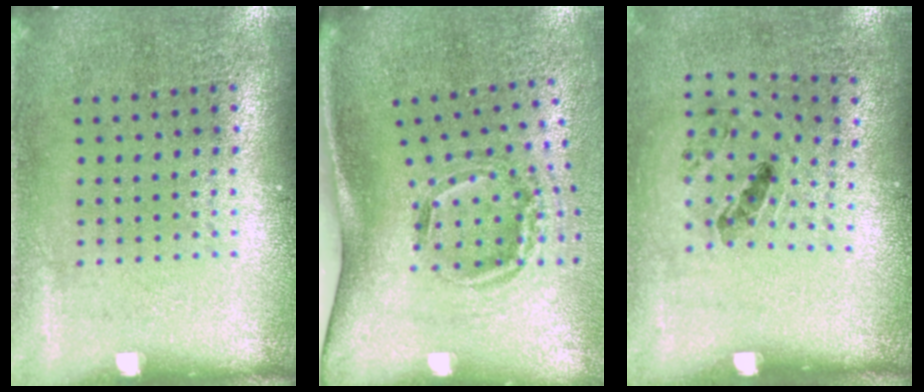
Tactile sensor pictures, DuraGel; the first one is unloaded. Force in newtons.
{"total": 2.1, "press": 1.3, "slide": 1.6}
{"total": 1.2, "press": 0.7, "slide": 0.9}